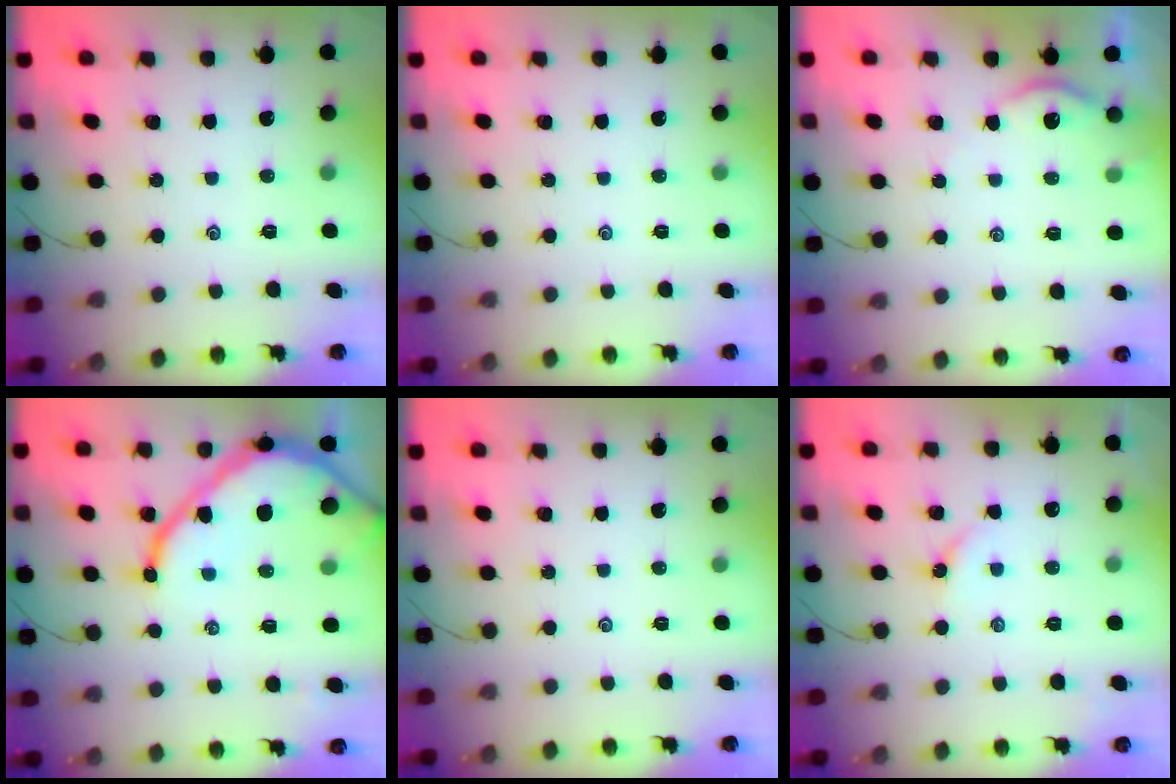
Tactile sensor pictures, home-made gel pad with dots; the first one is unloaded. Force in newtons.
{"total": 0.0}
{"total": 2.9, "press": 2.9, "slide": 0.3}
{"total": 15.9, "press": 15.7, "slide": 1.8}
{"total": 0.0}
{"total": 2.7, "press": 2.7, "slide": 0.5}